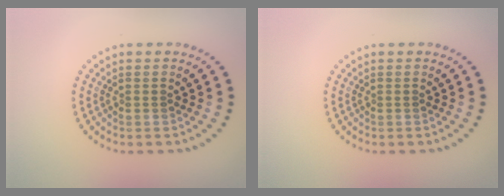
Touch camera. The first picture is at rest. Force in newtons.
{"total": 0.0}